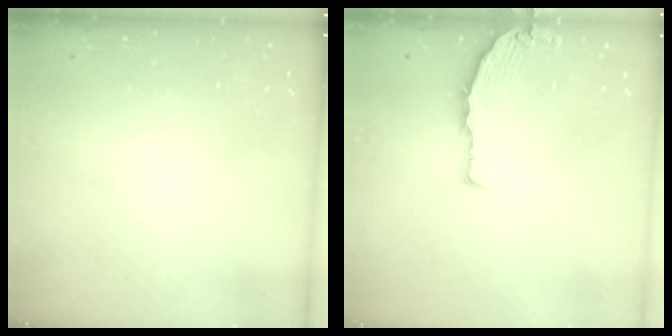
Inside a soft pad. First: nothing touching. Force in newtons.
{"total": 4.3, "press": 4.3, "slide": 0.3}